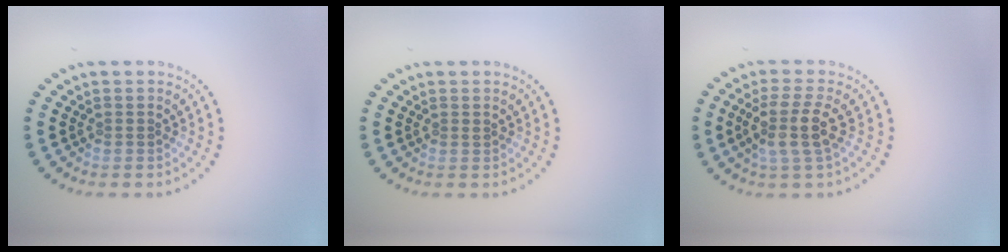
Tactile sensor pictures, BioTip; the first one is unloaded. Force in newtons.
{"total": 0.5, "press": 0.4, "slide": 0.4}
{"total": 3.3, "press": 2.7, "slide": 1.9}